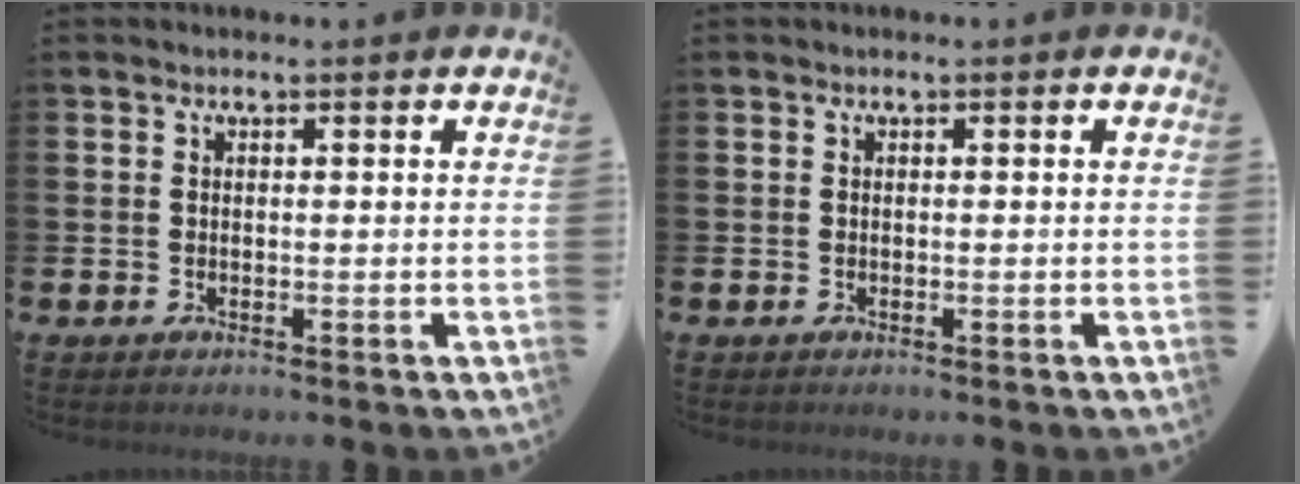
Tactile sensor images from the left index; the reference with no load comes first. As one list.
[{"total": 0.0}]